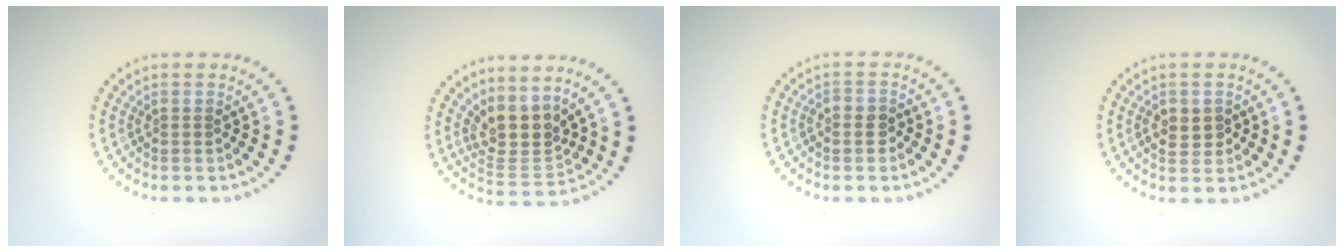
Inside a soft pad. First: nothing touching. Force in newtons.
{"total": 3.9, "press": 2.9, "slide": 2.6}
{"total": 1.3, "press": 1.2, "slide": 0.5}
{"total": 2.2, "press": 2.2, "slide": 0.3}